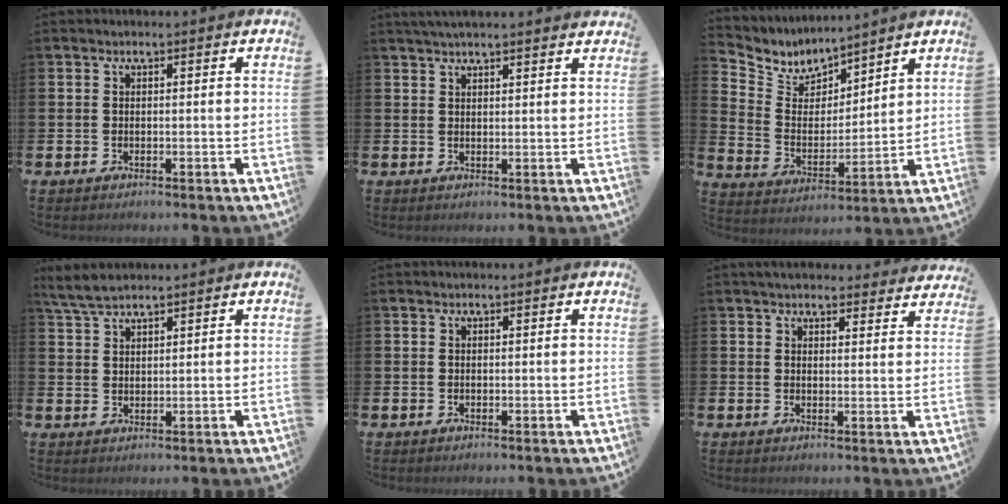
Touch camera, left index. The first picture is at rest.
{"total": 2.8, "force": [2.7, 0.0, 0.7], "torque": [-0.013, -0.006, 0.048]}
{"total": 5.9, "force": [5.5, 2.1, 0.4], "torque": [-0.046, -0.044, 0.093]}
{"total": 4.0, "force": [3.7, 0.7, 1.5], "torque": [-0.043, -0.005, 0.069]}
{"total": 0.0}
{"total": 4.3, "force": [4.2, 0.7, 0.5], "torque": [-0.004, -0.023, 0.075]}